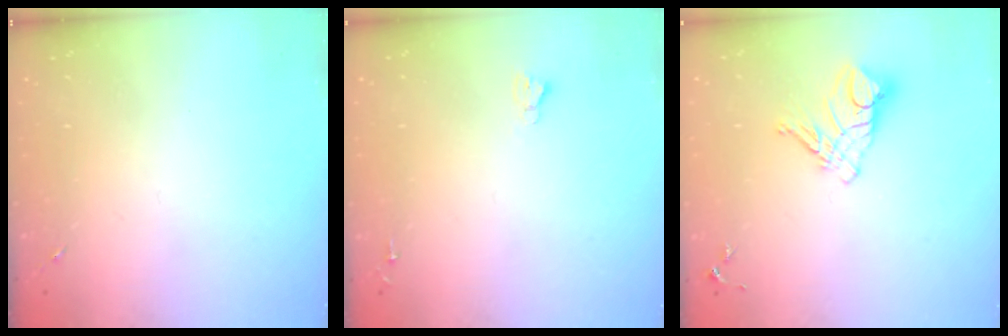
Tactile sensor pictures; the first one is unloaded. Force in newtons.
{"total": 2.7, "press": 2.7, "slide": 0.0}
{"total": 10.7, "press": 10.6, "slide": 1.1}